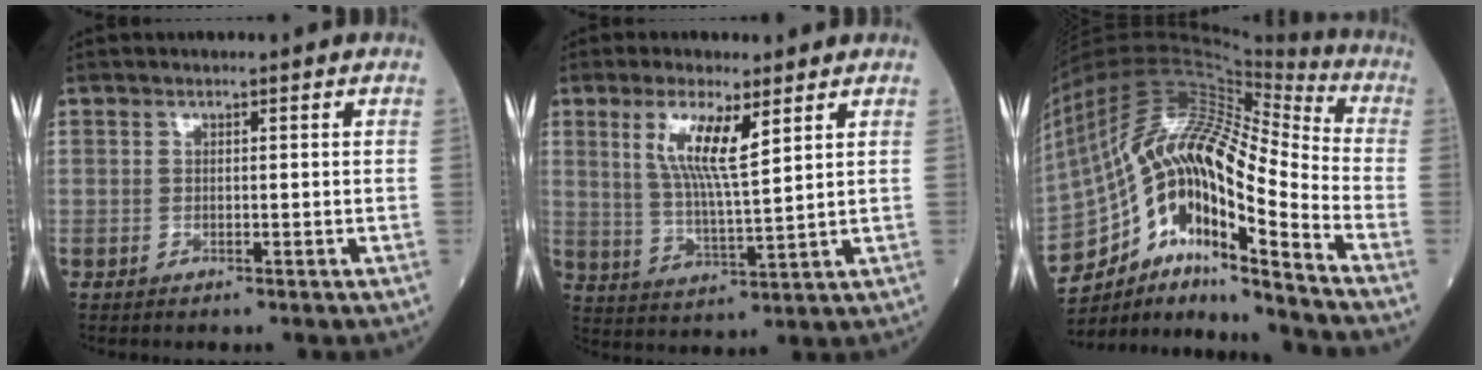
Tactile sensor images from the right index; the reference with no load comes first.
{"total": 8.0, "force": [3.7, 1.0, 7.1], "torque": [-0.141, -0.006, 0.073]}
{"total": 22.9, "force": [-11.8, 4.9, 19.0], "torque": [-0.335, 0.034, -0.201]}